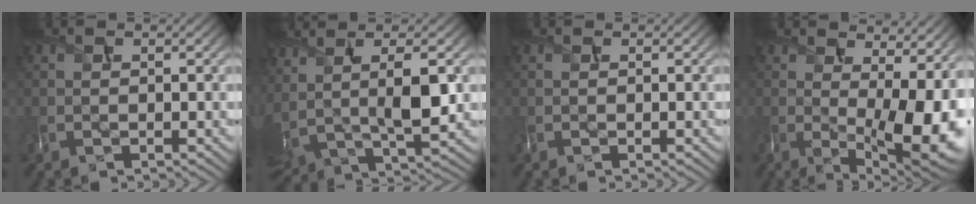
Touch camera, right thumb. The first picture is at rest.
{"total": 8.9, "force": [2.6, 3.5, 7.7], "torque": [-0.186, 0.003, 0.058]}
{"total": 0.0}
{"total": 13.2, "force": [0.6, 5.2, 12.1], "torque": [-0.160, -0.003, 0.029]}